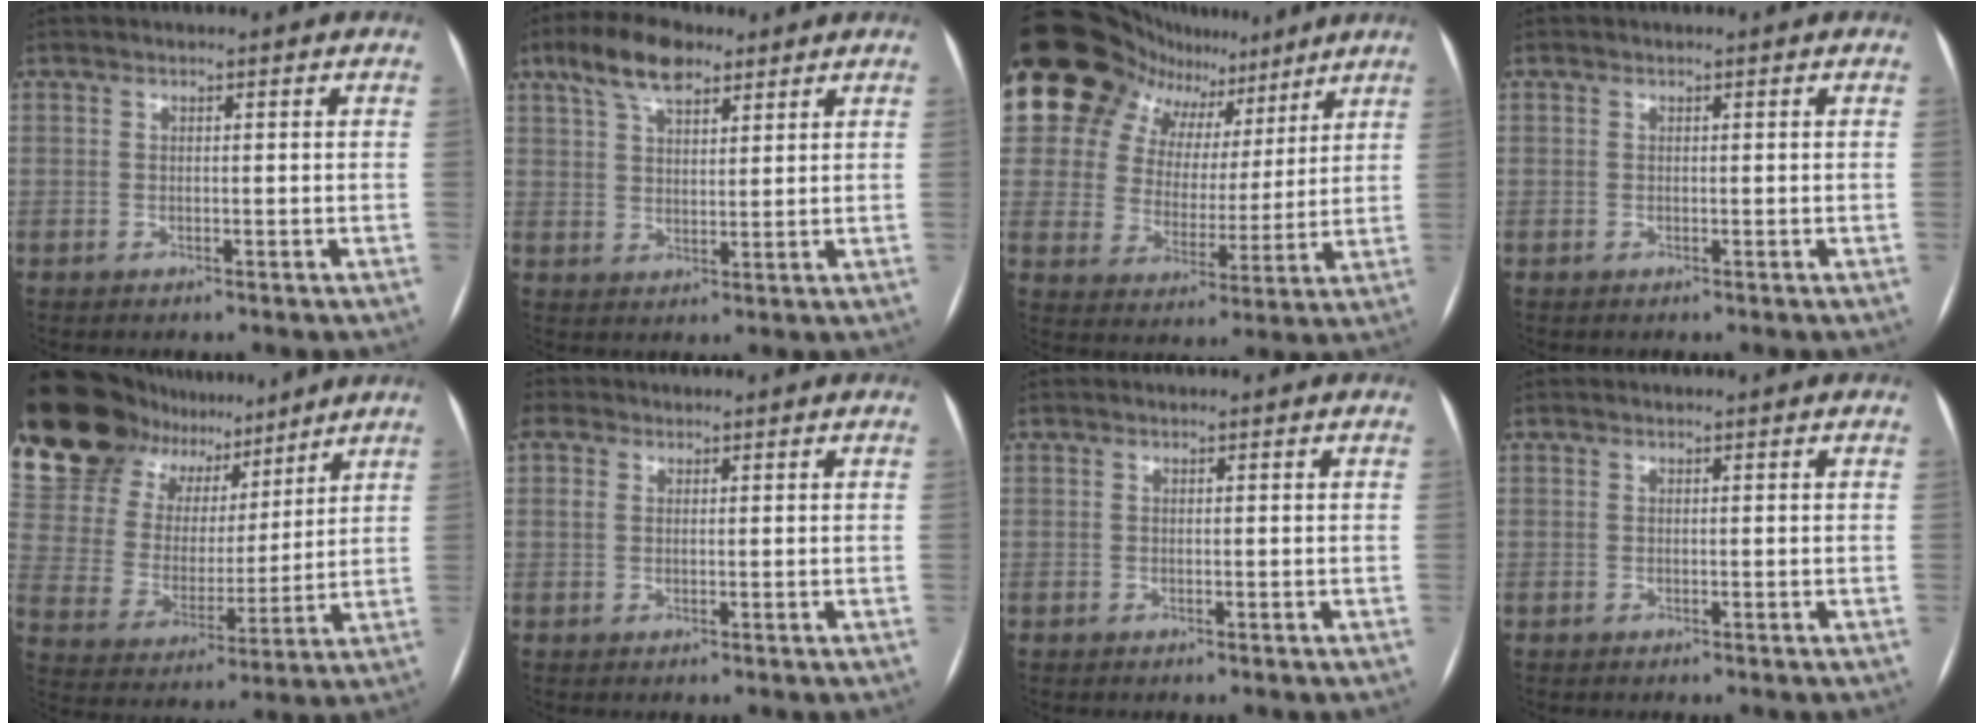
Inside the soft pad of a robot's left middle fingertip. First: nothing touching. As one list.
[{"total": 8.5, "force": [5.7, 3.3, 5.4], "torque": [-0.106, 0.021, 0.104]}, {"total": 15.4, "force": [11.1, 9.7, 4.5], "torque": [-0.084, 0.041, 0.166]}, {"total": 0.0}, {"total": 18.0, "force": [15.5, 7.6, 5.2], "torque": [-0.106, 0.036, 0.271]}, {"total": 0.0}, {"total": 0.0}, {"total": 0.0}]